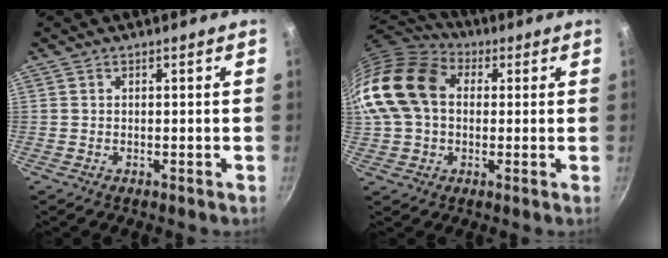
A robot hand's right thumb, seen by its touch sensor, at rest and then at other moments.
{"total": 18.7, "force": [2.3, 13.8, 12.4], "torque": [-0.237, 0.036, 0.031]}